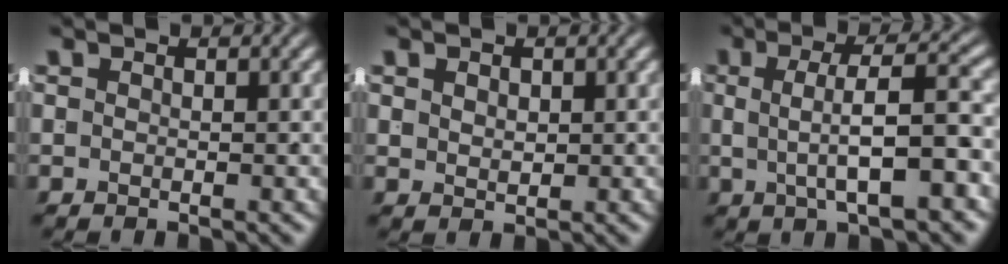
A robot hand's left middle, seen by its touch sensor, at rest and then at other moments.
{"total": 0.8, "force": [0.5, -0.1, 0.6], "torque": [-0.006, -0.012, 0.024]}
{"total": 4.8, "force": [-0.6, 0.9, 4.6], "torque": [-0.064, 0.001, -0.002]}